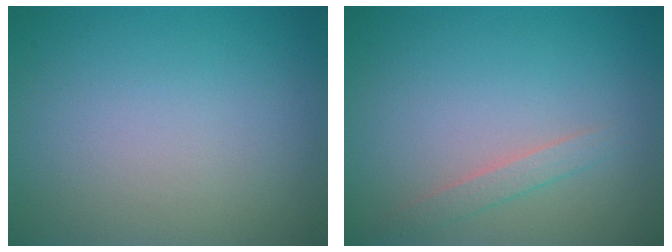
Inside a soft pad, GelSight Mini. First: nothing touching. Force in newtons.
{"total": 1.3, "press": 1.3, "slide": 0.1}